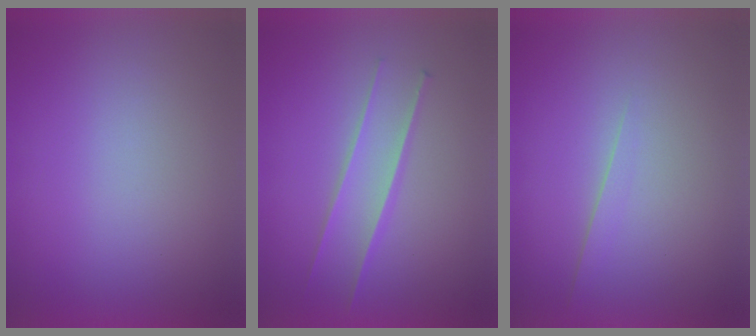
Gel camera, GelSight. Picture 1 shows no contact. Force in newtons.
{"total": 2.2}
{"total": 1.4}